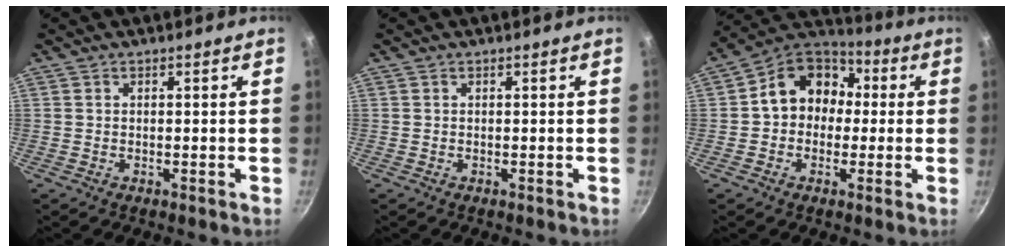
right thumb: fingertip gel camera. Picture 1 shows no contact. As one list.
[{"total": 0.0}, {"total": 12.9, "force": [0.8, 10.6, 7.2], "torque": [-0.068, 0.038, -0.006]}]